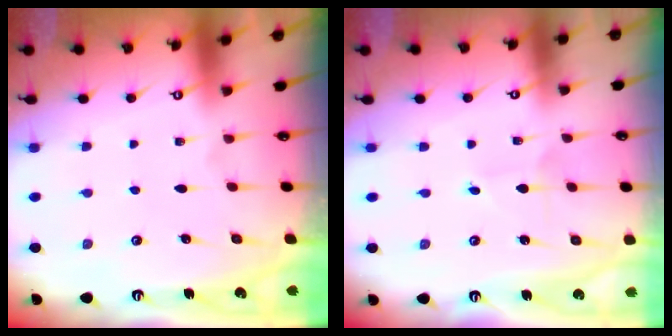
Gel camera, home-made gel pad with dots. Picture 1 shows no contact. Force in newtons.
{"total": 1.2, "press": 1.2, "slide": 0.1}